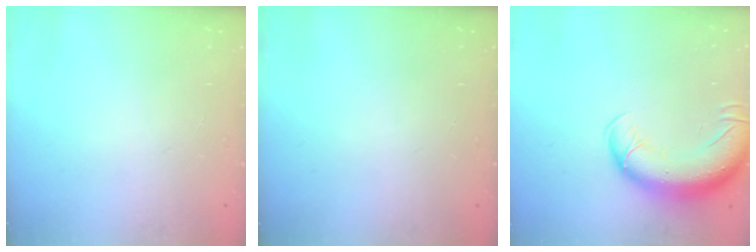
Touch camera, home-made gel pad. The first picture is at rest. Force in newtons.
{"total": 0.0}
{"total": 15.0, "press": 14.6, "slide": 3.6}